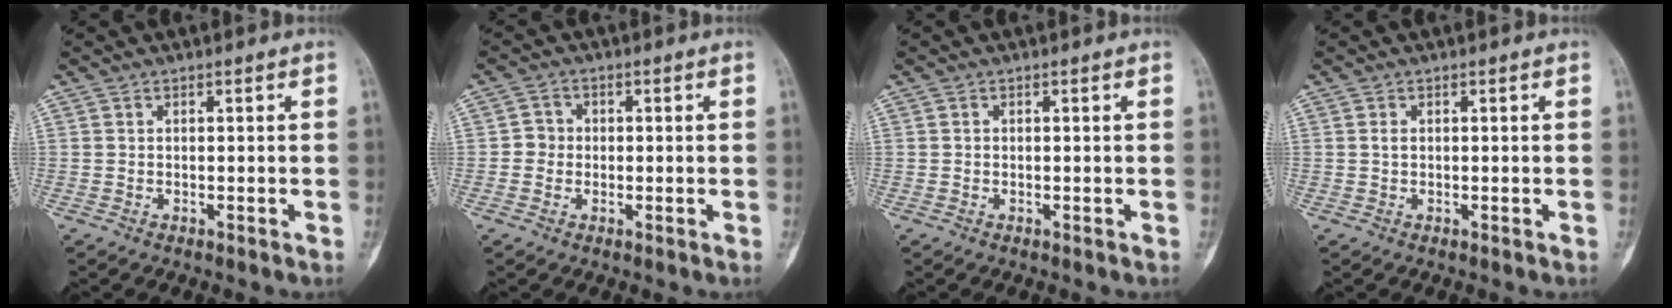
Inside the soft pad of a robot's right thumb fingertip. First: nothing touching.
{"total": 3.0, "force": [-0.3, 2.8, 0.9], "torque": [0.003, 0.009, -0.011]}
{"total": 0.0}
{"total": 0.8, "force": [0.1, 0.5, 0.6], "torque": [-0.008, 0.002, 0.001]}